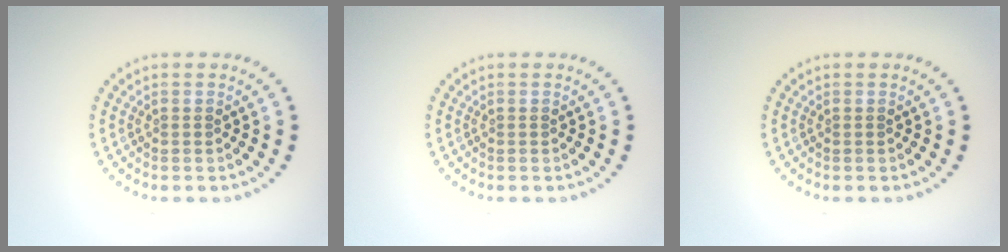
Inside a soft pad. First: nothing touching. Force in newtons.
{"total": 0.0}
{"total": 0.0}